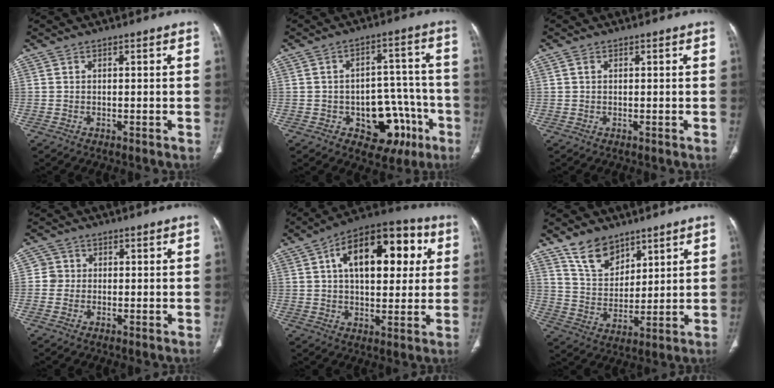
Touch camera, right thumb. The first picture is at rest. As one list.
[{"total": 13.9, "force": [-5.7, 8.8, 9.1], "torque": [-0.070, 0.047, -0.067]}, {"total": 0.7, "force": [0.2, 0.5, 0.4], "torque": [-0.008, 0.004, 0.004]}, {"total": 2.5, "force": [0.0, 2.5, 0.1], "torque": [0.020, 0.008, -0.005]}, {"total": 20.5, "force": [5.6, 10.9, 16.5], "torque": [-0.208, 0.019, 0.074]}, {"total": 9.7, "force": [6.9, 5.8, 3.7], "torque": [-0.036, -0.044, 0.135]}]